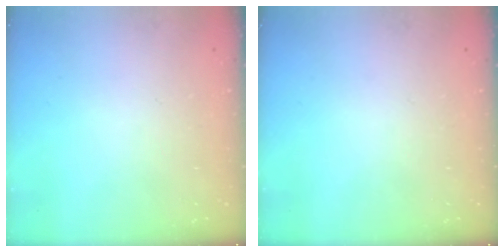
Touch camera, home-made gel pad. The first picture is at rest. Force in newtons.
{"total": 0.0}